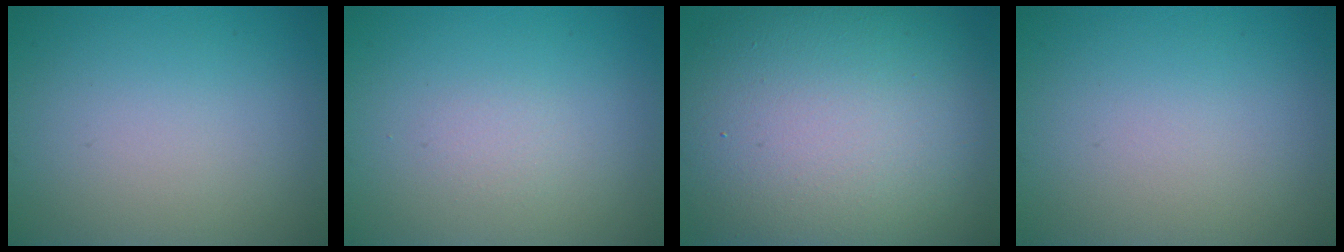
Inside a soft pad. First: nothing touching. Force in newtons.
{"total": 0.8, "press": 0.7, "slide": 0.1}
{"total": 16.0, "press": 15.9, "slide": 1.5}
{"total": 0.0}